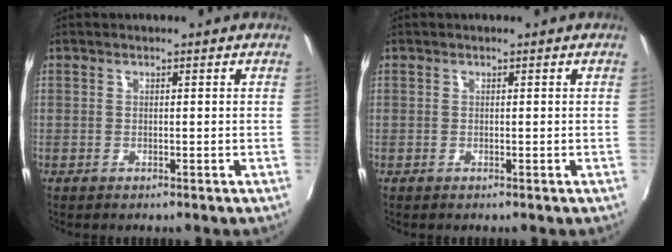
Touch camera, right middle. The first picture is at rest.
{"total": 0.0}